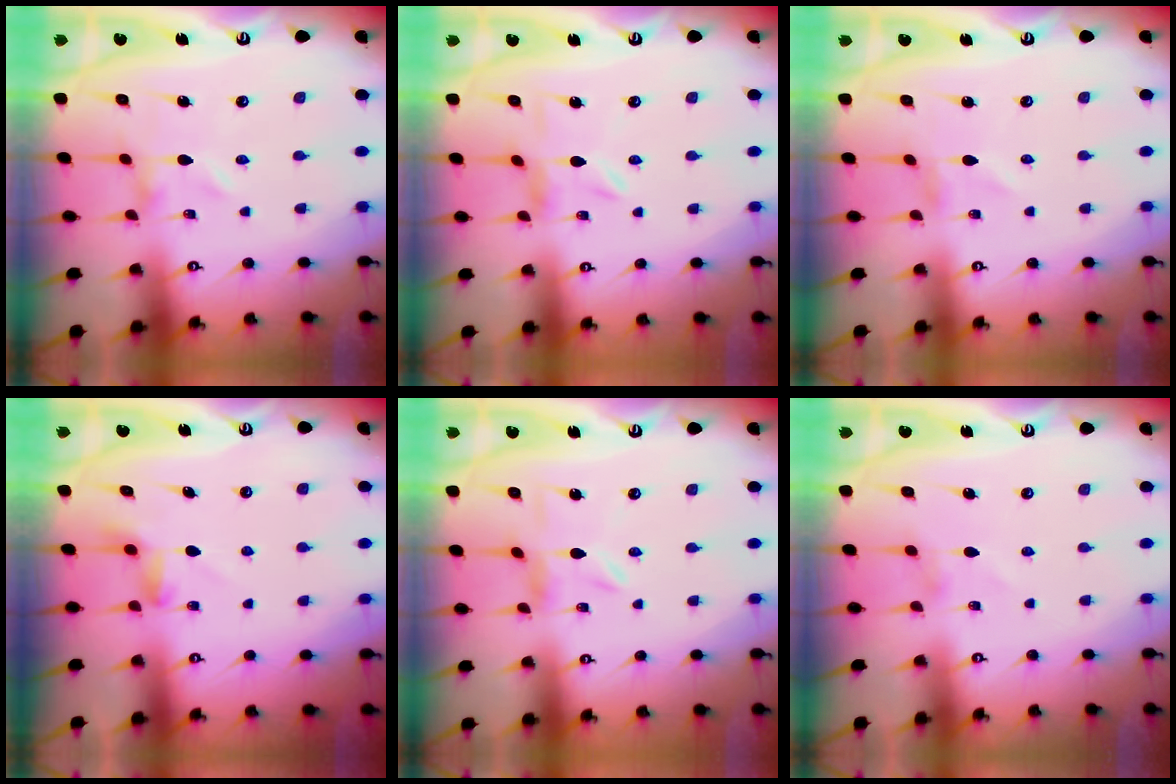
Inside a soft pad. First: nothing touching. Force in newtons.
{"total": 2.6, "press": 2.5, "slide": 0.4}
{"total": 0.9, "press": 0.9, "slide": 0.1}
{"total": 2.6, "press": 2.6, "slide": 0.4}
{"total": 2.6, "press": 2.5, "slide": 0.4}
{"total": 0.0}